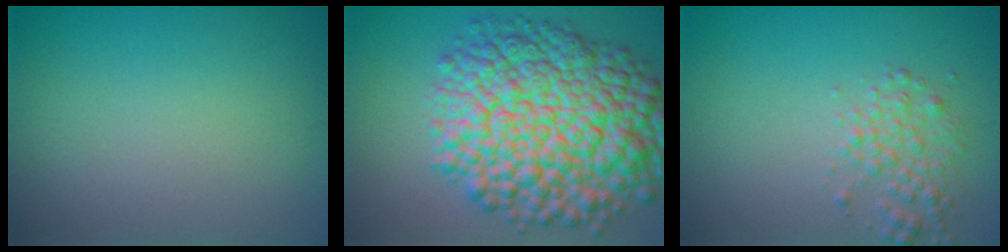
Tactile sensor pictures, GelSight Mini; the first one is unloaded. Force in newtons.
{"total": 13.2, "press": 13.1, "slide": 0.4}
{"total": 2.2, "press": 2.2, "slide": 0.0}